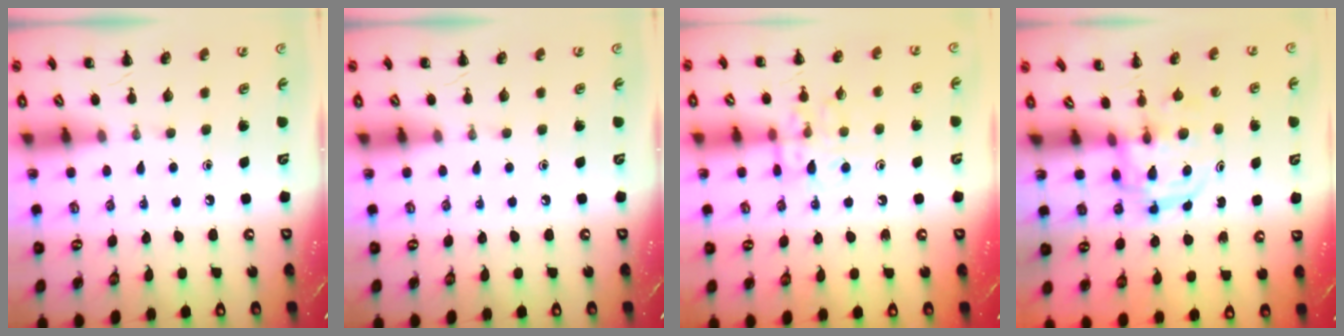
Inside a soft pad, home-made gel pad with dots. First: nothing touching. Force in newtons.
{"total": 0.0}
{"total": 11.0, "press": 10.9, "slide": 1.4}
{"total": 2.7, "press": 2.7, "slide": 0.3}